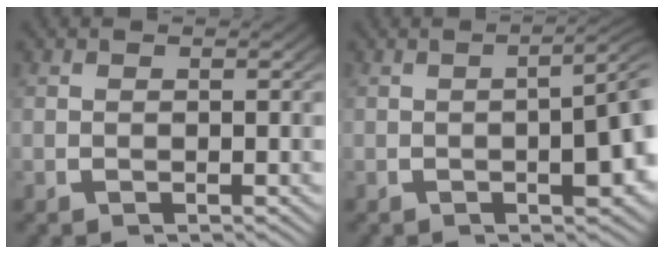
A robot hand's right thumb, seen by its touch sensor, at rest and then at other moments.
{"total": 5.8, "force": [0.1, 2.4, 5.2], "torque": [-0.054, 0.008, -0.003]}